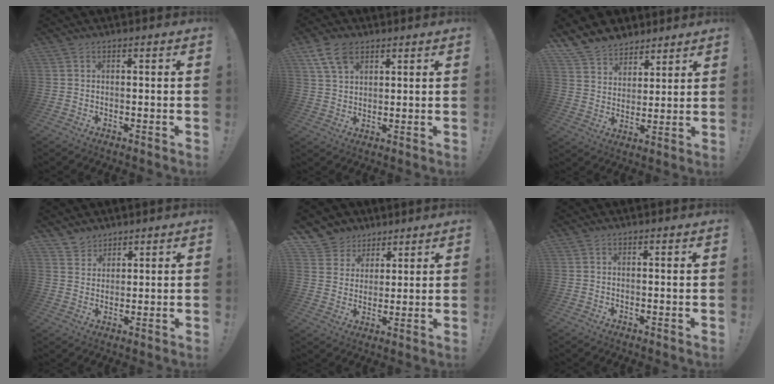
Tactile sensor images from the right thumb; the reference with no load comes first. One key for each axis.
{"total": 8.5, "fx": 4.9, "fy": 5.0, "fz": 4.7, "tx": -0.084, "ty": -0.008, "tz": 0.096}
{"total": 9.4, "fx": 7.5, "fy": 5.6, "fz": 0.9, "tx": -0.031, "ty": -0.061, "tz": 0.152}
{"total": 4.6, "fx": 3.8, "fy": 2.6, "fz": 0.0, "tx": 0.001, "ty": -0.029, "tz": 0.073}
{"total": 7.5, "fx": 4.5, "fy": 6.0, "fz": 0.4, "tx": -0.013, "ty": -0.036, "tz": 0.093}
{"total": 0.6, "fx": 0.4, "fy": -0.1, "fz": 0.4, "tx": 0.008, "ty": -0.007, "tz": 0.004}